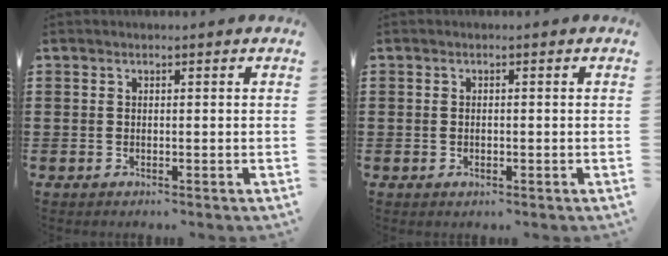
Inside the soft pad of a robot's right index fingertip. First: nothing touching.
{"total": 0.8, "force": [-0.1, 0.5, 0.6], "torque": [-0.013, 0.002, -0.003]}